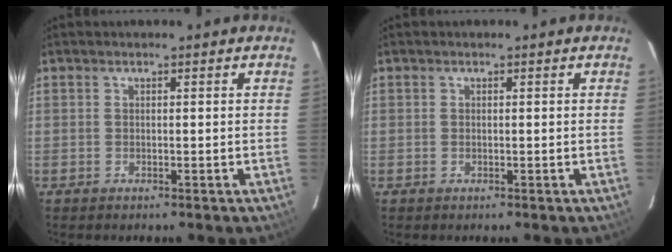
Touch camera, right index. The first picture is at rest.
{"total": 0.0}